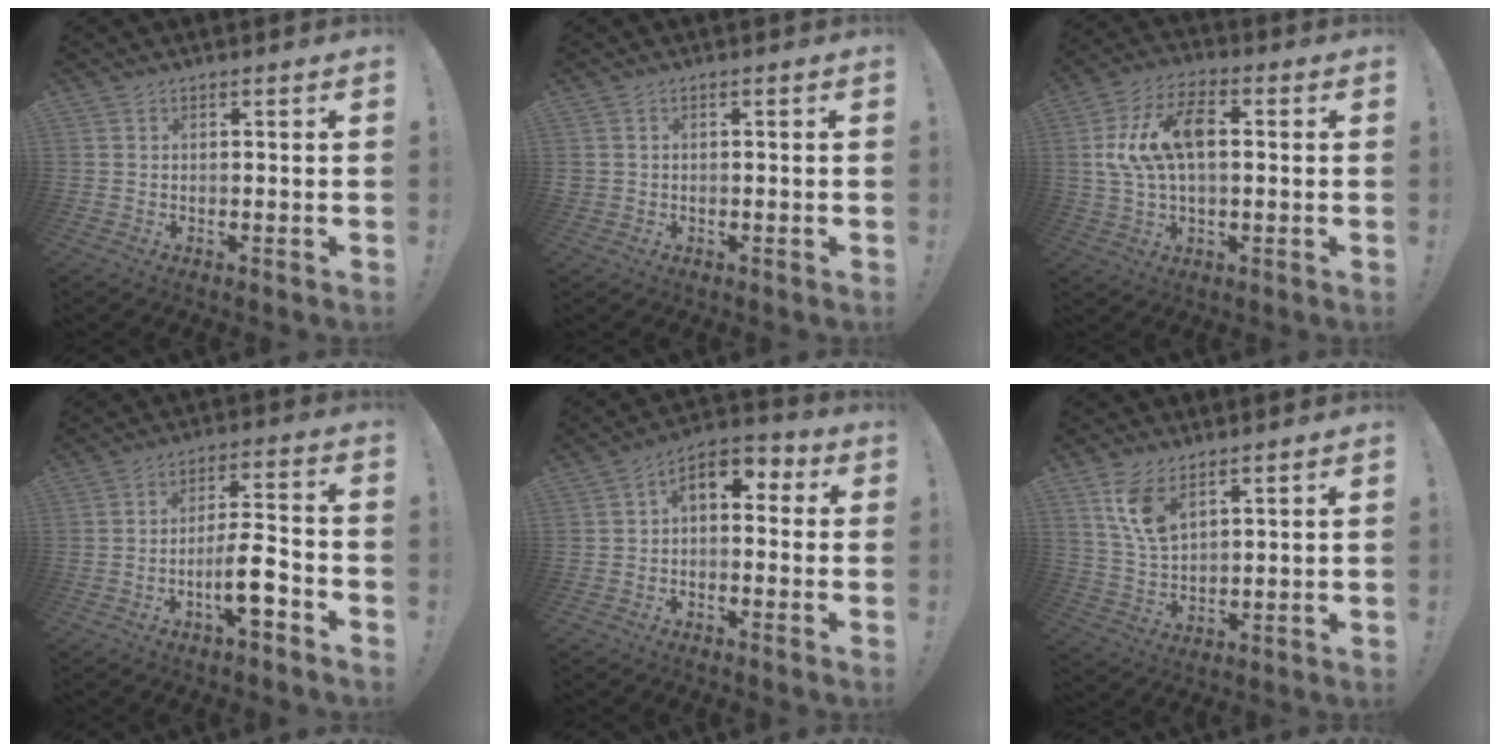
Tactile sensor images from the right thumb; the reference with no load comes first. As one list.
[{"total": 1.1, "force": [-0.1, 1.1, 0.2], "torque": [-0.002, 0.003, -0.001]}, {"total": 14.2, "force": [1.8, 8.1, 11.4], "torque": [-0.204, 0.006, 0.032]}, {"total": 10.2, "force": [-4.5, 3.0, 8.6], "torque": [-0.136, 0.021, -0.082]}, {"total": 5.9, "force": [0.6, 3.9, 4.4], "torque": [-0.064, 0.006, 0.013]}, {"total": 9.3, "force": [5.6, 4.7, 5.8], "torque": [-0.109, -0.023, 0.104]}]